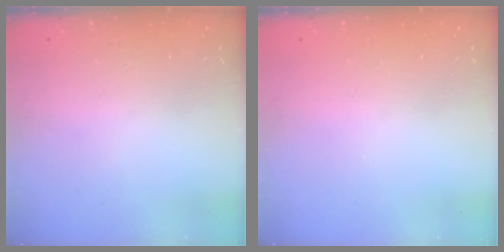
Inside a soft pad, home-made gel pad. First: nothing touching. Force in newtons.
{"total": 0.0}